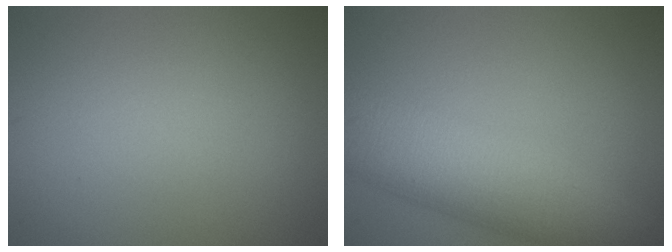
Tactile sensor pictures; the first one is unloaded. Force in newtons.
{"total": 7.3, "press": 7.3, "slide": 0.2}